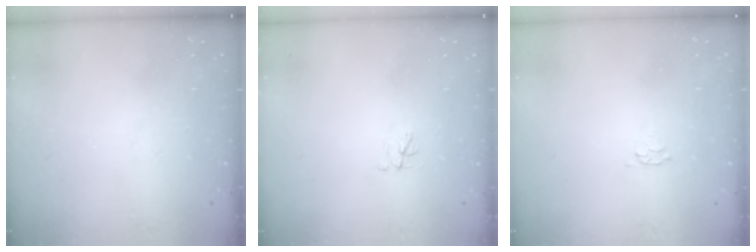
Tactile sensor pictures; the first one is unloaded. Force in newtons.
{"total": 3.1, "press": 3.1, "slide": 0.4}
{"total": 2.8, "press": 2.7, "slide": 0.5}